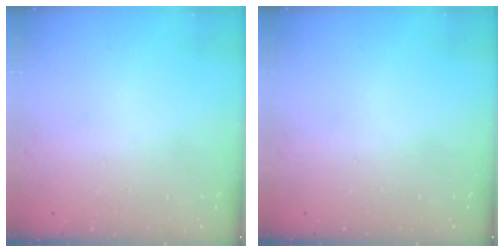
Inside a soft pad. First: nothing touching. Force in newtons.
{"total": 0.0}